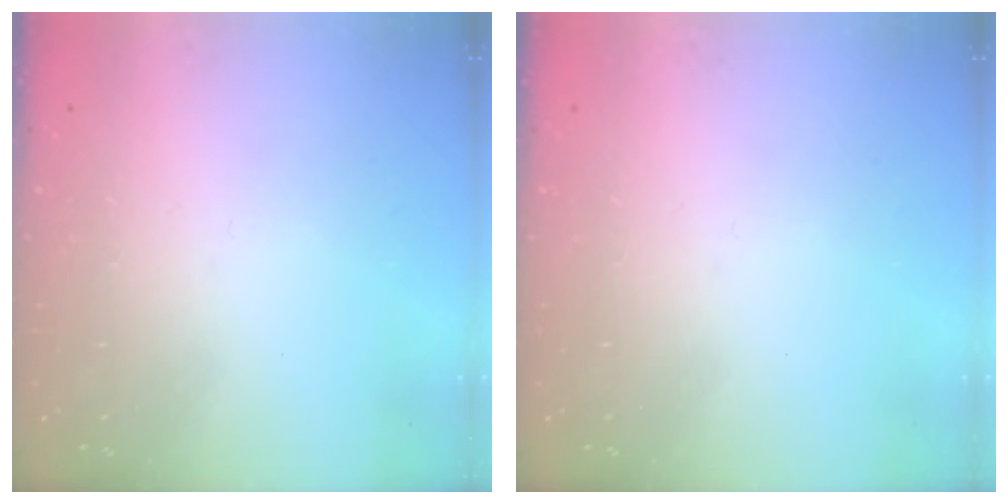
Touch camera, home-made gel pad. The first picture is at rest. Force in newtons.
{"total": 0.0}